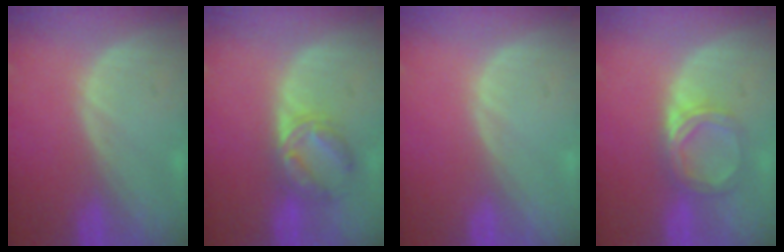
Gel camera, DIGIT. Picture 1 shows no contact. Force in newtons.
{"total": 5.6, "press": 5.6, "slide": 0.8}
{"total": 0.0}
{"total": 5.2, "press": 4.6, "slide": 2.5}